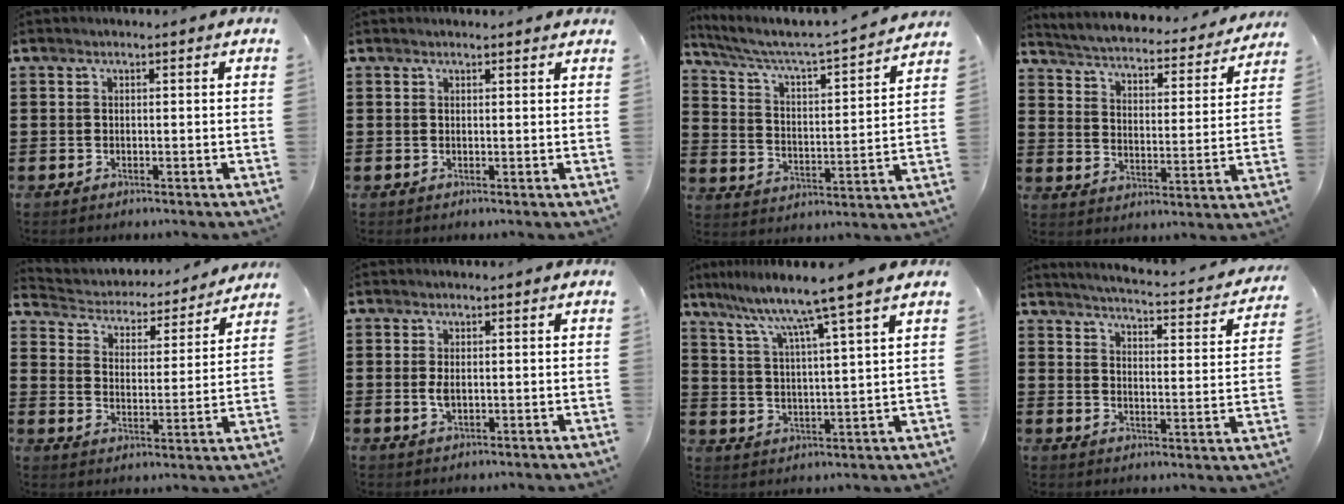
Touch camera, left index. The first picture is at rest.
{"total": 0.8, "force": [0.8, 0.1, 0.2], "torque": [-0.005, 0.001, 0.016]}
{"total": 3.9, "force": [3.5, 0.1, 1.9], "torque": [-0.056, -0.036, 0.046]}
{"total": 3.2, "force": [3.1, -0.1, 0.8], "torque": [-0.036, -0.031, 0.042]}
{"total": 3.3, "force": [3.3, 0.7, 0.1], "torque": [-0.025, -0.029, 0.048]}
{"total": 2.1, "force": [0.1, 1.0, 1.9], "torque": [-0.038, 0.002, 0.002]}
{"total": 8.0, "force": [6.5, -1.4, 4.5], "torque": [-0.112, -0.045, 0.100]}
{"total": 2.9, "force": [2.7, -0.4, 1.1], "torque": [-0.040, -0.031, 0.035]}